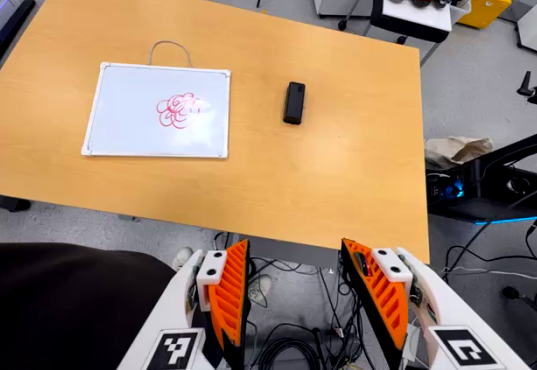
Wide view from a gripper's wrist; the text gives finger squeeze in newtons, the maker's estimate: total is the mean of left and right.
{"total": 0.0}